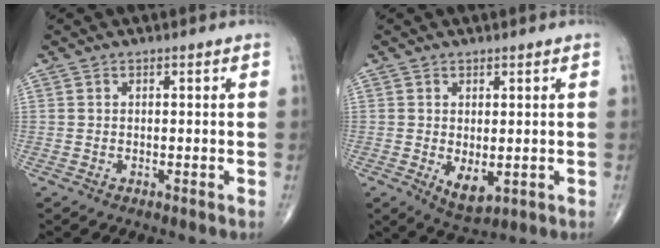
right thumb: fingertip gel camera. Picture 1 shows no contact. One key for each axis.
{"total": 4.6, "fx": -0.6, "fy": 2.4, "fz": 3.9, "tx": -0.056, "ty": -0.012, "tz": 0.004}